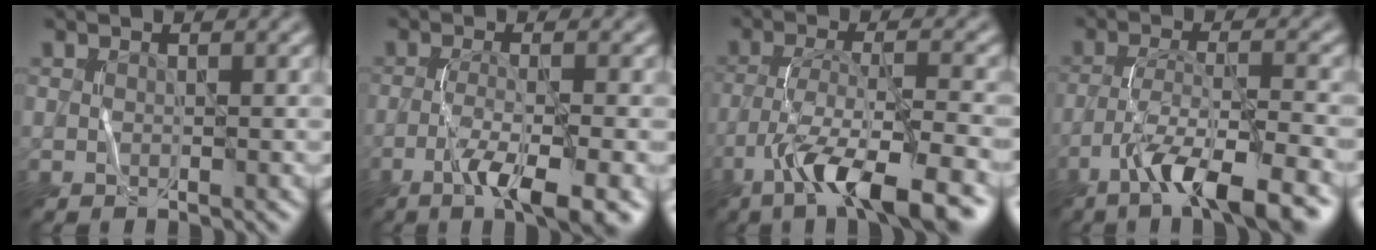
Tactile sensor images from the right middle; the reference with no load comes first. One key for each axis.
{"total": 5.6, "fx": -2.8, "fy": 1.1, "fz": 4.8, "tx": -0.080, "ty": 0.002, "tz": -0.049}
{"total": 8.8, "fx": -5.4, "fy": 1.9, "fz": 6.6, "tx": -0.113, "ty": 0.007, "tz": -0.094}
{"total": 7.9, "fx": -5.0, "fy": 1.5, "fz": 5.9, "tx": -0.098, "ty": 0.008, "tz": -0.085}